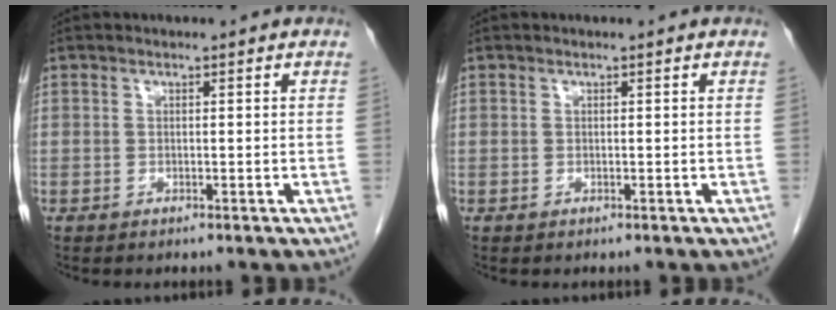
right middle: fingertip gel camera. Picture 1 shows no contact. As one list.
[{"total": 0.0}]